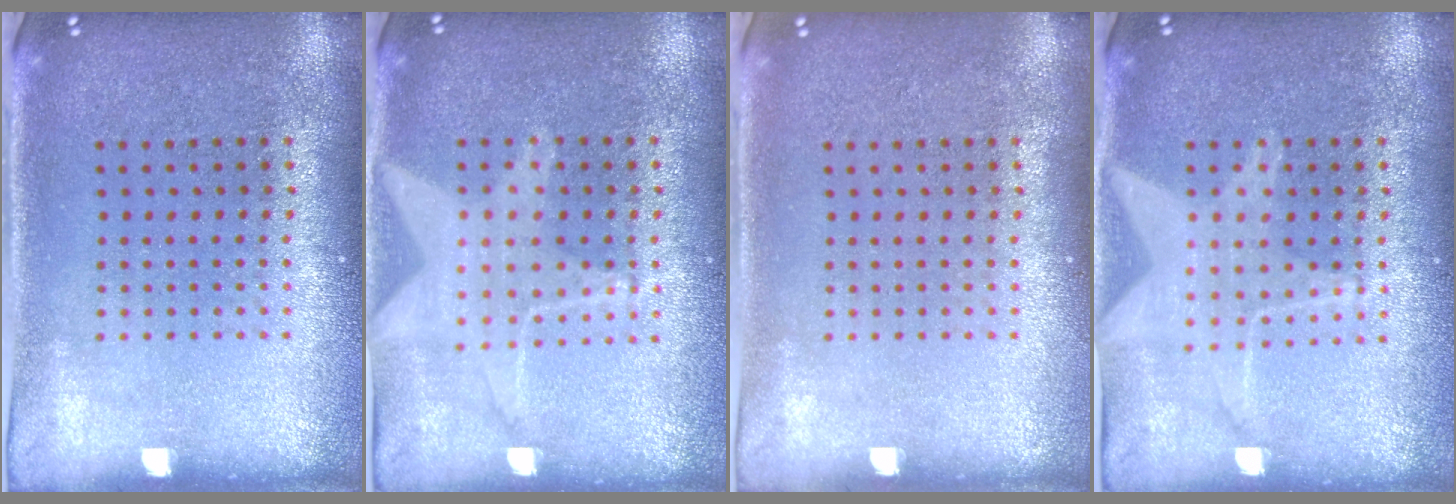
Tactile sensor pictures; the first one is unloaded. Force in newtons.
{"total": 1.4, "press": 1.4, "slide": 0.4}
{"total": 0.0}
{"total": 1.5, "press": 1.4, "slide": 0.3}